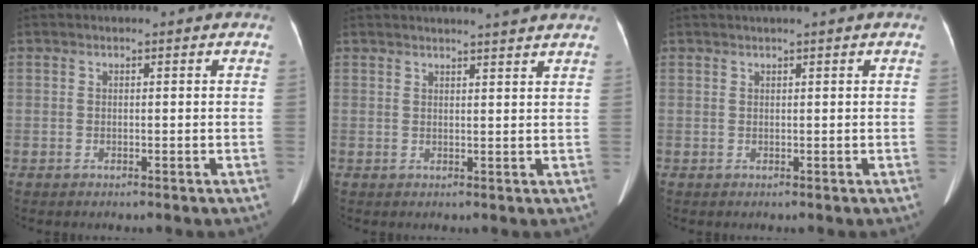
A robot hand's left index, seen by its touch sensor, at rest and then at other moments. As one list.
[{"total": 6.7, "force": [6.1, -0.3, 2.7], "torque": [-0.039, 0.013, 0.065]}, {"total": 1.7, "force": [1.2, -0.3, 1.1], "torque": [-0.016, 0.018, 0.025]}]